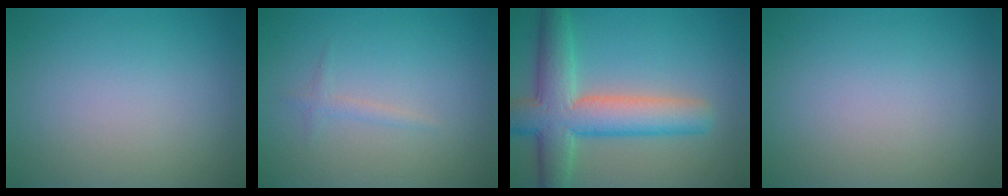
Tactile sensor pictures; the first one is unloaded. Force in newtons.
{"total": 0.9, "press": 0.9, "slide": 0.0}
{"total": 8.0, "press": 8.0, "slide": 0.2}
{"total": 0.0}